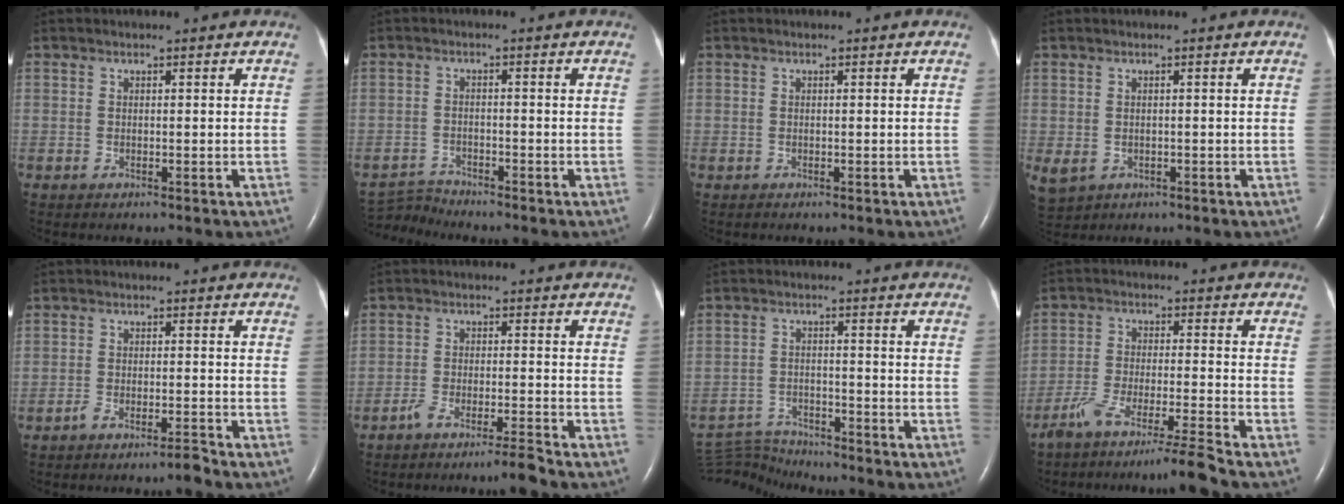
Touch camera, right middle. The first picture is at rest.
{"total": 3.4, "force": [-3.2, -0.7, -0.8], "torque": [0.011, -0.017, -0.059]}
{"total": 0.0}
{"total": 4.3, "force": [-1.3, 3.4, 2.3], "torque": [-0.056, -0.003, -0.007]}
{"total": 2.5, "force": [-2.3, -0.2, 1.0], "torque": [-0.022, 0.000, -0.041]}
{"total": 4.0, "force": [-3.5, -0.7, 1.8], "torque": [-0.039, -0.005, -0.068]}
{"total": 6.5, "force": [-6.4, -0.5, -0.8], "torque": [0.007, -0.006, -0.116]}
{"total": 9.3, "force": [-8.1, -2.9, 3.5], "torque": [-0.056, -0.016, -0.141]}